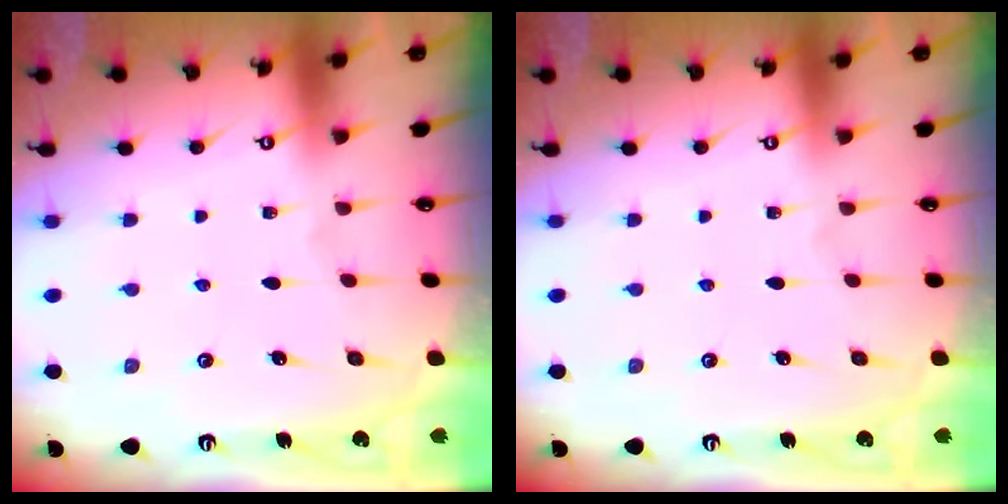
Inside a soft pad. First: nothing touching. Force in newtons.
{"total": 0.0}